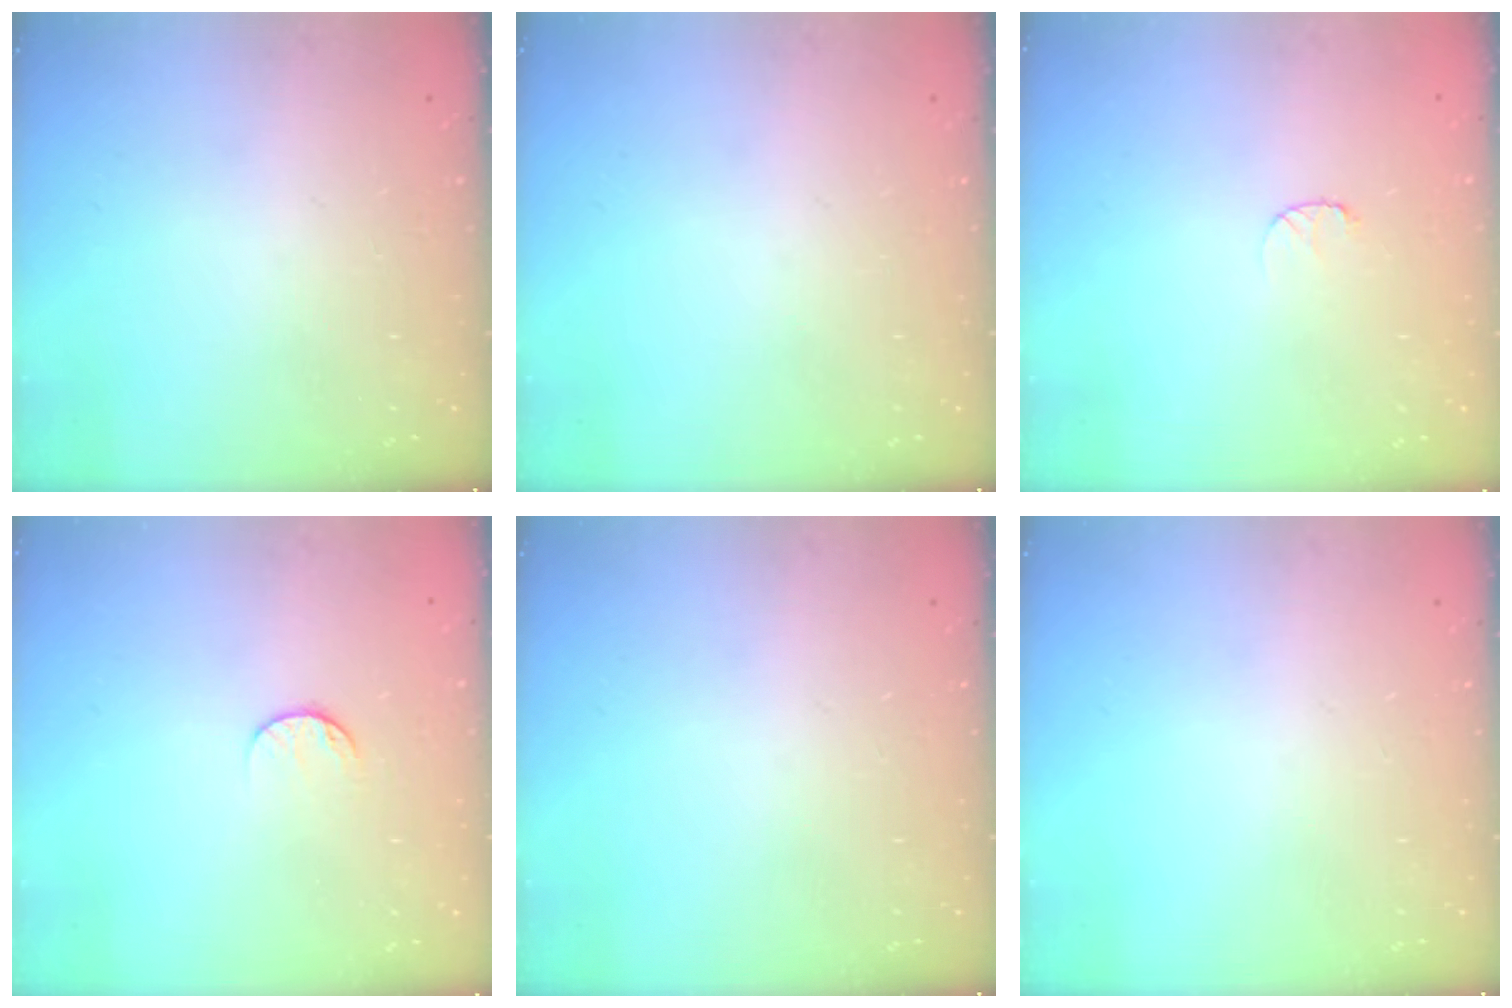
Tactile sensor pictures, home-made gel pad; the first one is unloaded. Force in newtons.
{"total": 0.0}
{"total": 3.1, "press": 3.1, "slide": 0.3}
{"total": 5.5, "press": 5.5, "slide": 0.6}
{"total": 0.0}
{"total": 0.0}